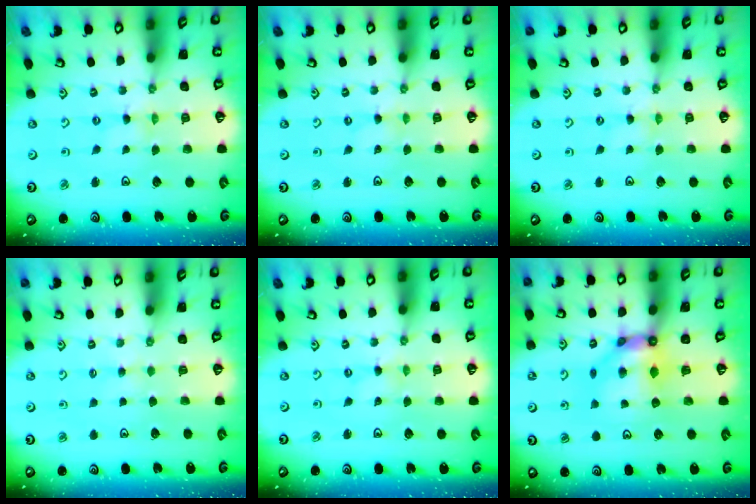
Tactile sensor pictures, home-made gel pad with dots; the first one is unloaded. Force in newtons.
{"total": 0.0}
{"total": 0.0}
{"total": 2.4, "press": 2.4, "slide": 0.4}
{"total": 0.0}
{"total": 7.3, "press": 7.2, "slide": 0.7}